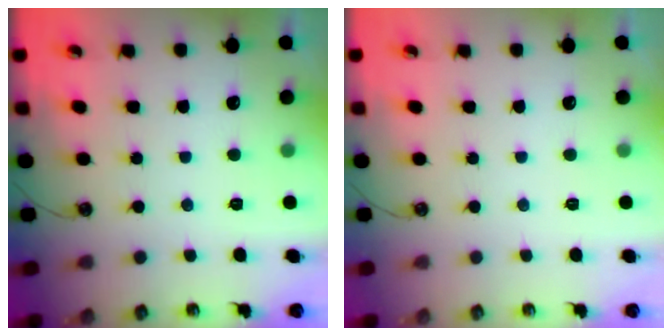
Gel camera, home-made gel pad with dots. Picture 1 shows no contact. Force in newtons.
{"total": 0.0}